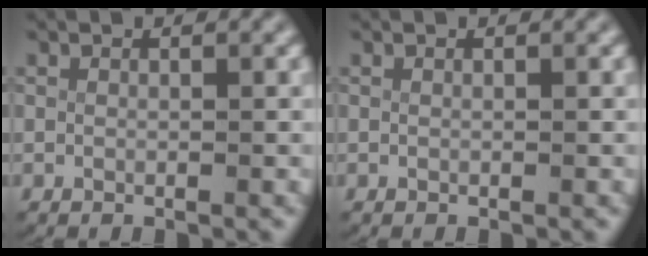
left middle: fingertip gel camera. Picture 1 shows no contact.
{"total": 0.0}